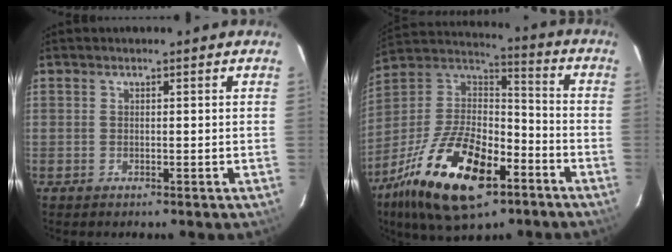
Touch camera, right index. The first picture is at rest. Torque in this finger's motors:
{"motor_torque": [1.50, -0.64, 0.68, 0.15]}